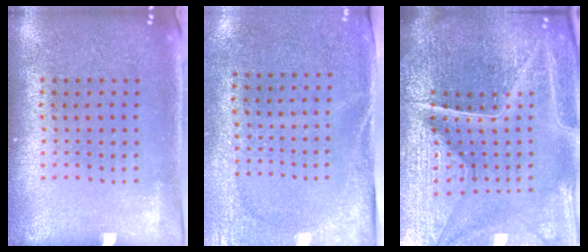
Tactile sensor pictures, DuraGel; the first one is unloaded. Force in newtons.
{"total": 2.7, "press": 2.1, "slide": 1.6}
{"total": 6.7, "press": 5.9, "slide": 3.2}